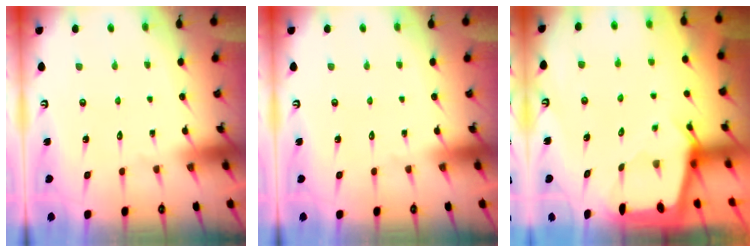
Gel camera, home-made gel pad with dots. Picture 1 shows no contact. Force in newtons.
{"total": 0.0}
{"total": 2.5, "press": 2.5, "slide": 0.3}